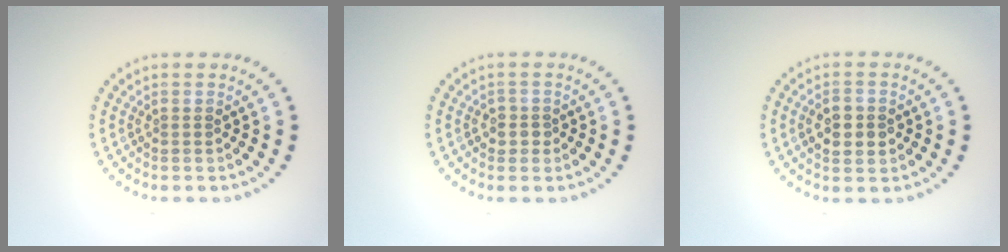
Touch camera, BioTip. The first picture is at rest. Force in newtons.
{"total": 1.4, "press": 1.2, "slide": 0.7}
{"total": 2.9, "press": 2.9, "slide": 0.1}